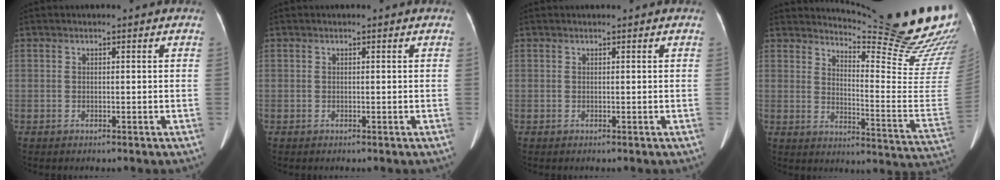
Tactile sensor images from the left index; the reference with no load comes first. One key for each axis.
{"total": 0.0}
{"total": 1.9, "fx": 1.8, "fy": 0.3, "fz": 0.6, "tx": -0.012, "ty": 0.023, "tz": 0.020}
{"total": 21.8, "fx": 19.8, "fy": -0.7, "fz": 9.1, "tx": -0.135, "ty": -0.142, "tz": 0.243}